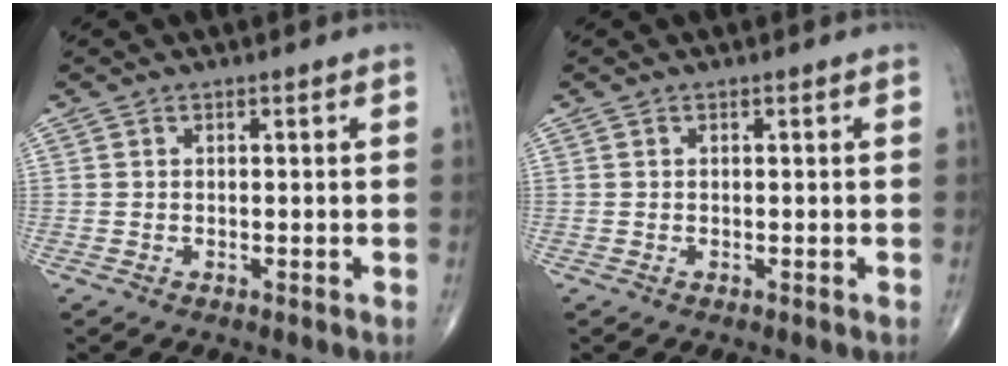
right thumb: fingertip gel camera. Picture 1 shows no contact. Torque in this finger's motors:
{"motor_torque": [0.00, 0.00, 0.01, 0.01, 0.00]}